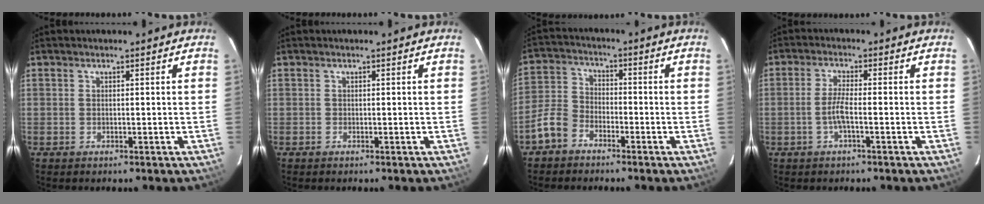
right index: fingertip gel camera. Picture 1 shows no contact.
{"total": 0.0}
{"total": 6.6, "force": [-4.4, 4.2, 2.5], "torque": [-0.062, 0.019, -0.092]}
{"total": 3.7, "force": [-1.2, 0.2, 3.5], "torque": [-0.074, 0.001, -0.025]}